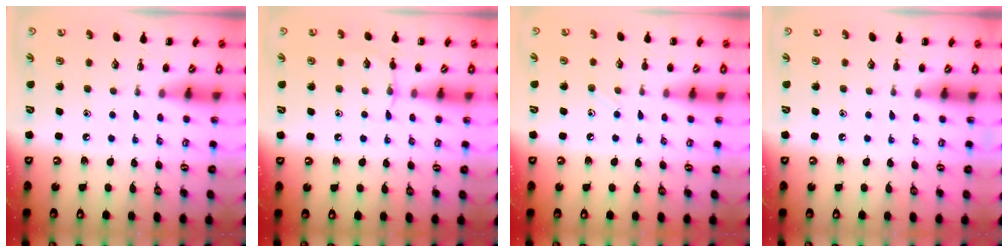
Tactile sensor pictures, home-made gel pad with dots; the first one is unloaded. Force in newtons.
{"total": 7.3, "press": 7.0, "slide": 2.1}
{"total": 4.6, "press": 4.3, "slide": 1.6}
{"total": 0.0}